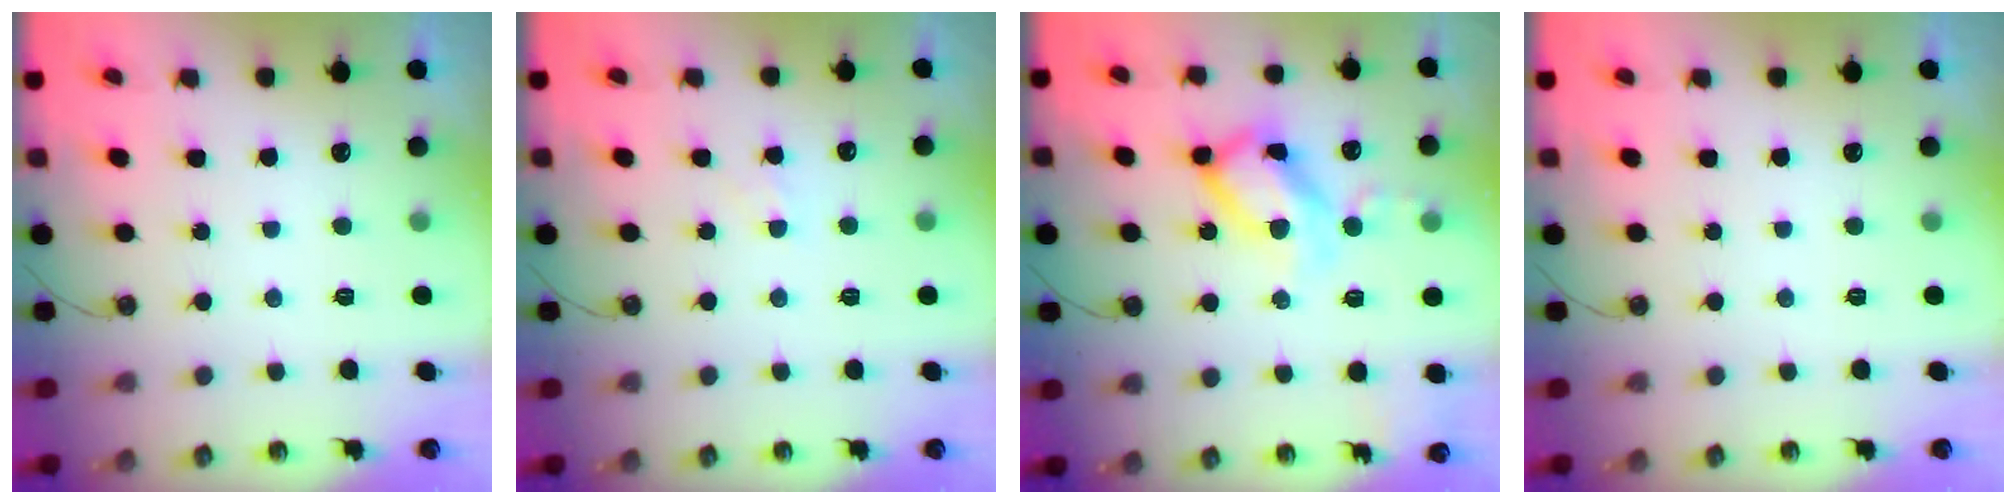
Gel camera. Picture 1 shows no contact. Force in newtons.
{"total": 4.5, "press": 4.4, "slide": 0.5}
{"total": 15.2, "press": 15.2, "slide": 1.3}
{"total": 0.0}